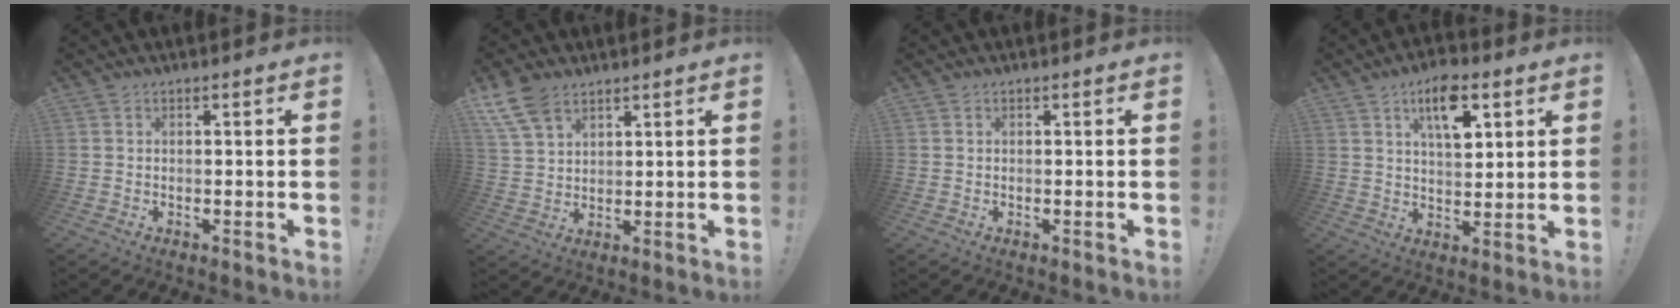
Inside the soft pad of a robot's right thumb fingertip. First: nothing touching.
{"total": 9.1, "force": [6.1, 5.1, 4.4], "torque": [-0.097, -0.022, 0.122]}
{"total": 0.0}
{"total": 11.3, "force": [5.5, 5.2, 8.4], "torque": [-0.125, -0.010, 0.091]}